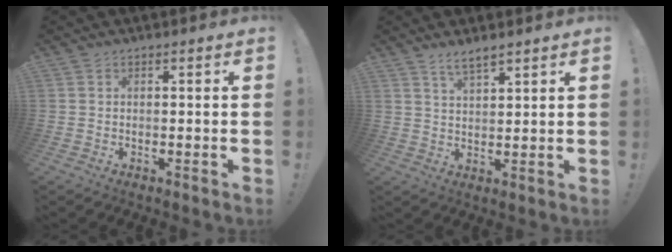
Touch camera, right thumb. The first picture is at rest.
{"total": 4.6, "force": [3.8, 1.2, 2.4], "torque": [-0.045, -0.021, 0.068]}